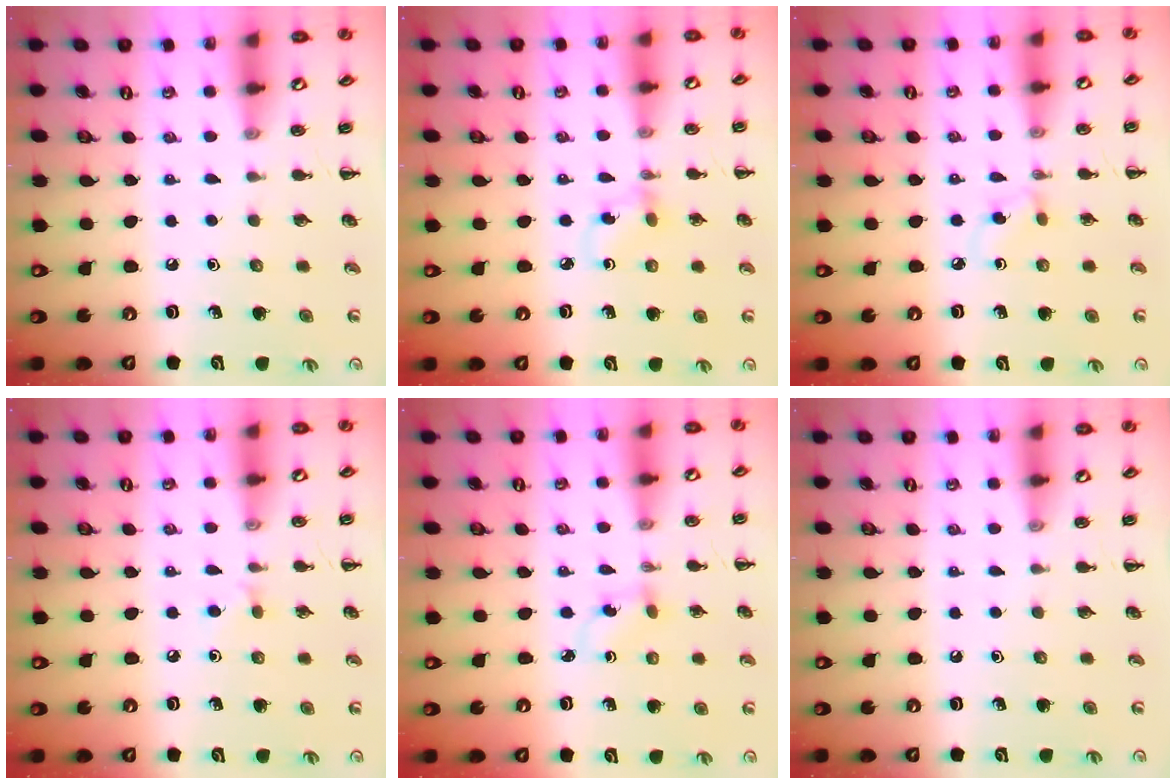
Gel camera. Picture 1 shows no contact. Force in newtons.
{"total": 3.4, "press": 3.2, "slide": 1.1}
{"total": 3.0, "press": 2.7, "slide": 1.4}
{"total": 3.8, "press": 3.5, "slide": 1.5}
{"total": 1.9, "press": 1.7, "slide": 0.9}
{"total": 0.0}